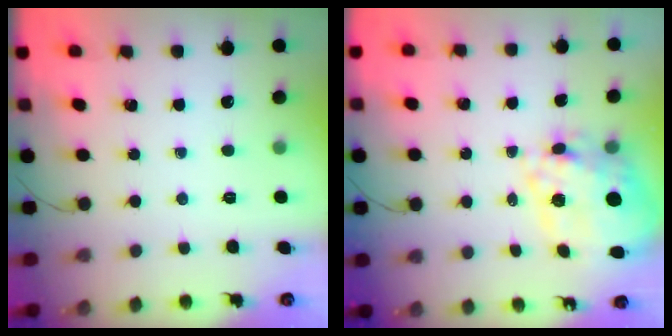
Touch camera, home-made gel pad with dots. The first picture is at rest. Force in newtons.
{"total": 17.9, "press": 17.5, "slide": 3.7}